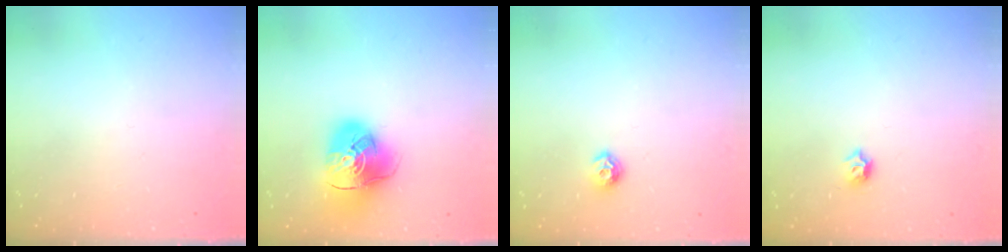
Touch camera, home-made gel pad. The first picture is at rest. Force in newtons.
{"total": 12.8, "press": 12.6, "slide": 1.9}
{"total": 7.5, "press": 7.4, "slide": 0.7}
{"total": 4.0, "press": 3.9, "slide": 0.8}